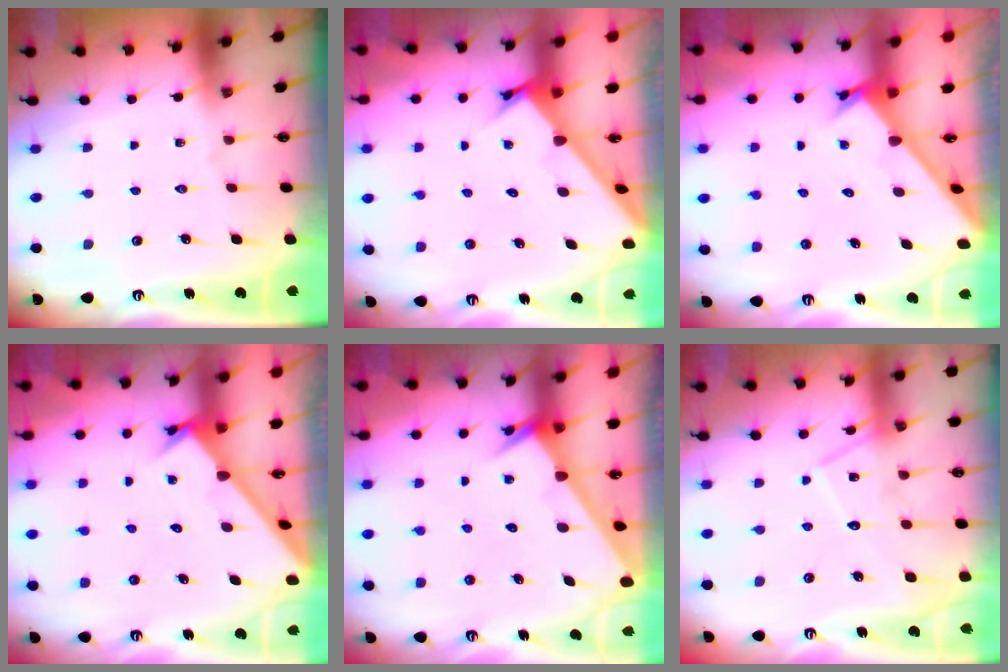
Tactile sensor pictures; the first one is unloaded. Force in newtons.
{"total": 2.4, "press": 2.4, "slide": 0.2}
{"total": 2.6, "press": 2.6, "slide": 0.3}
{"total": 2.3, "press": 2.3, "slide": 0.0}
{"total": 2.3, "press": 2.3, "slide": 0.1}
{"total": 13.2, "press": 13.2, "slide": 0.9}